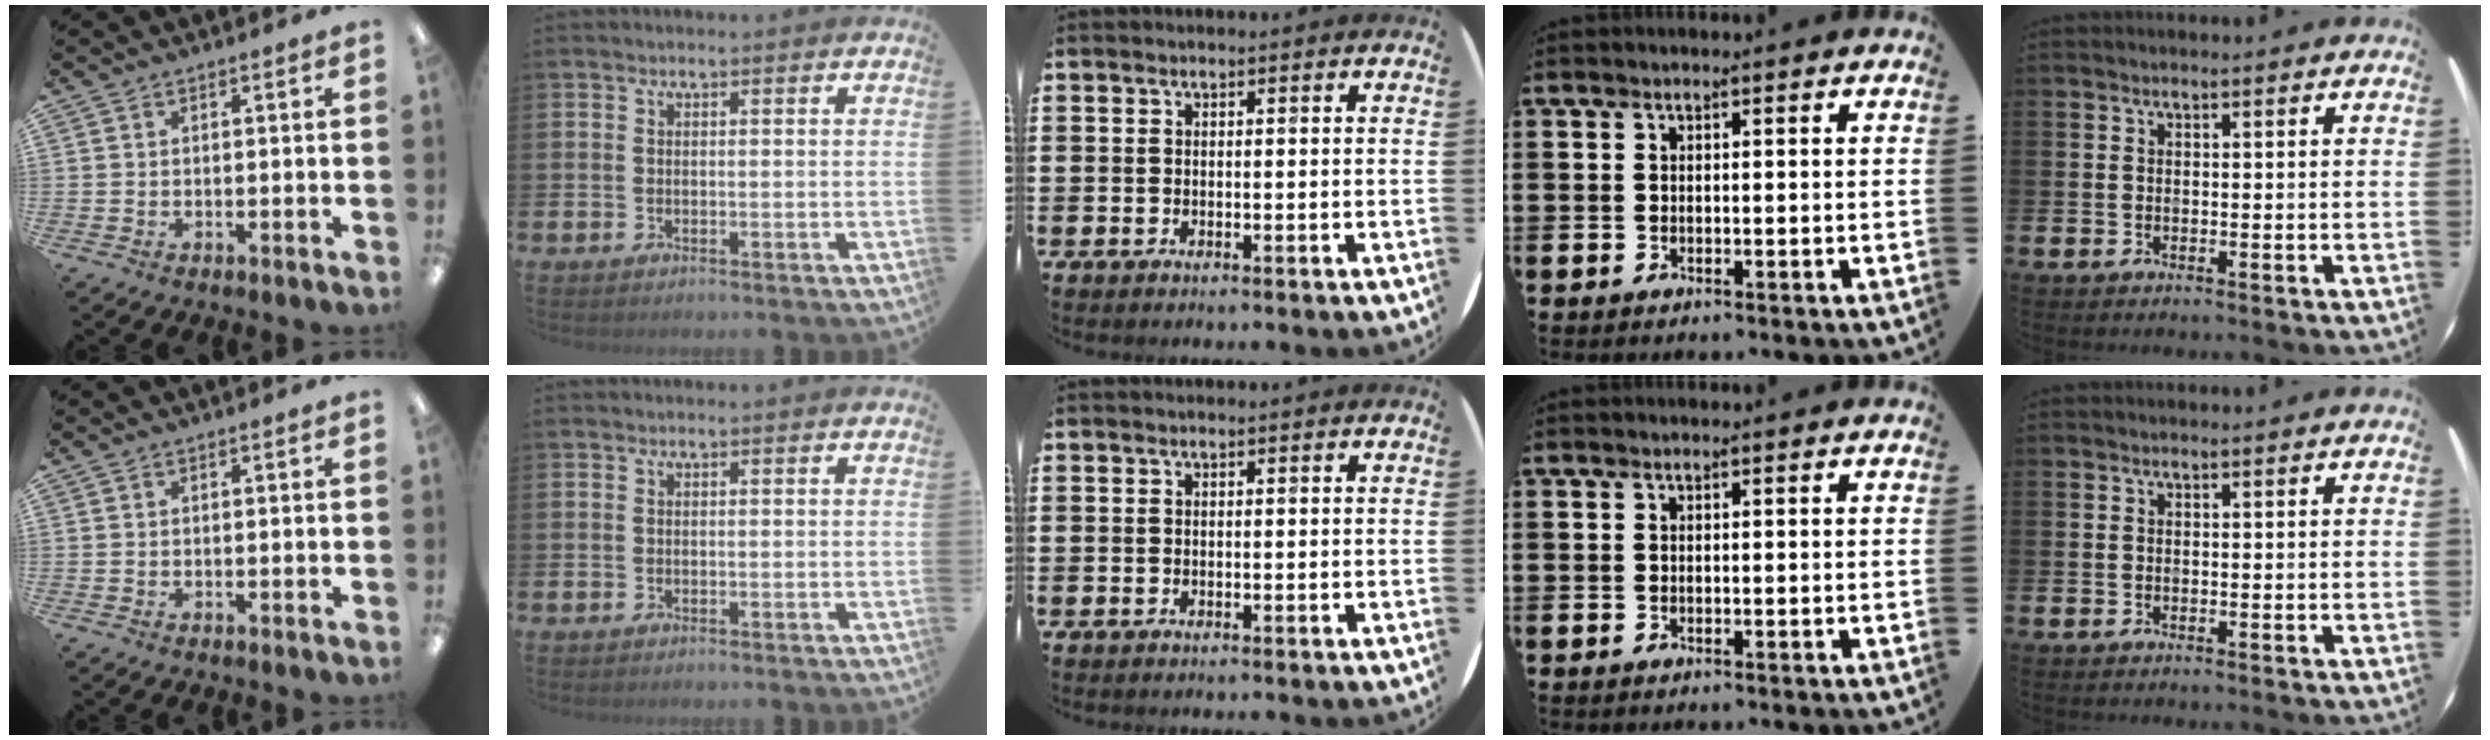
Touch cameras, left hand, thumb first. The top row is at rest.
{}